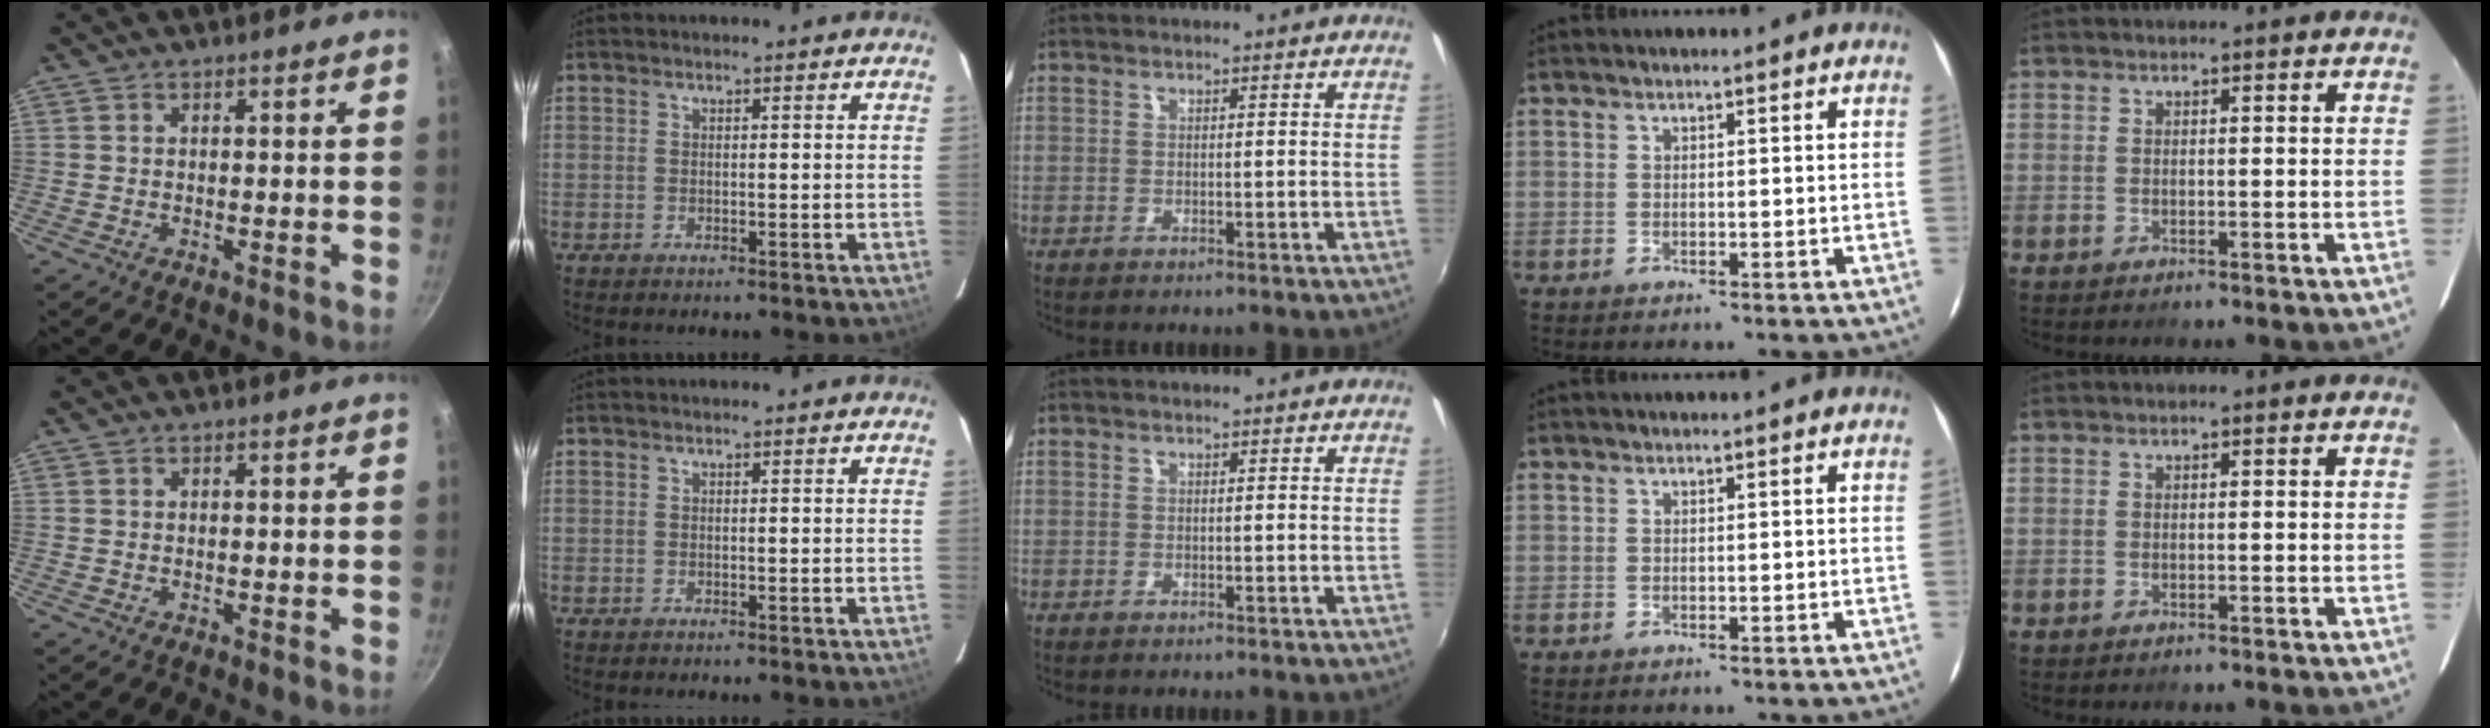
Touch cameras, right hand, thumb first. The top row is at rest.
{}